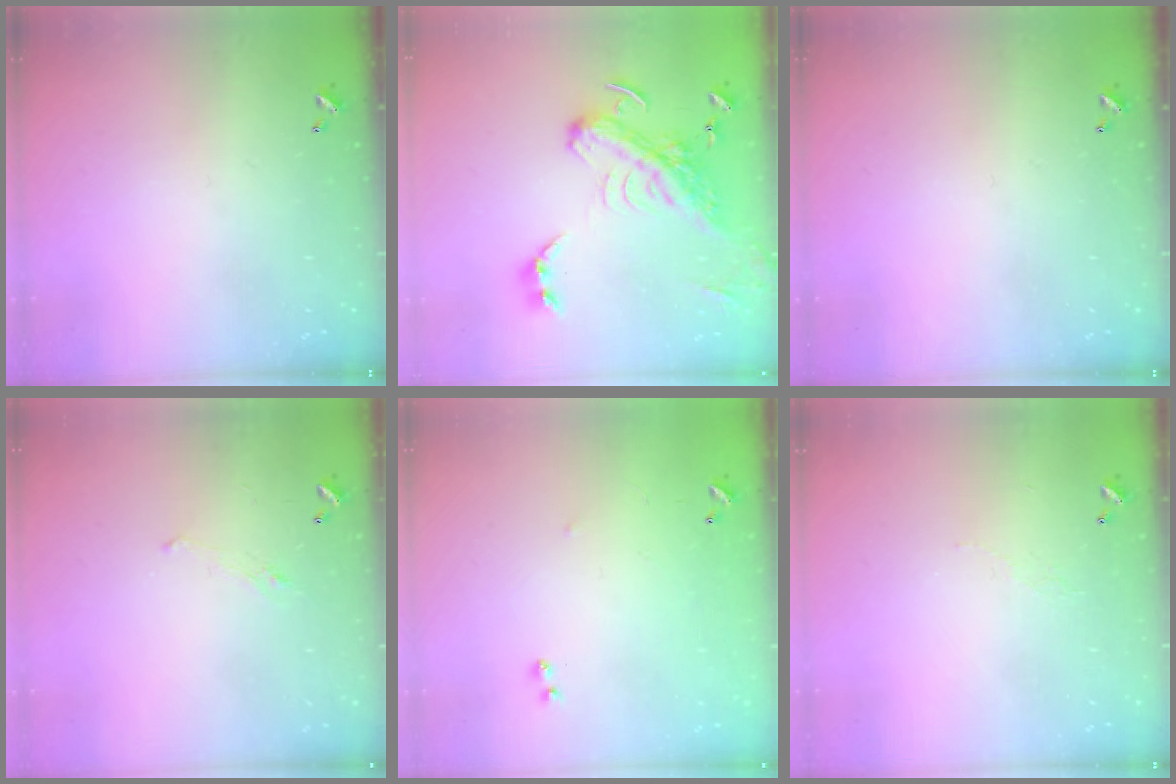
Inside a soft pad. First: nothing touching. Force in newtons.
{"total": 9.5, "press": 9.3, "slide": 2.2}
{"total": 0.0}
{"total": 0.8, "press": 0.1, "slide": 0.8}
{"total": 7.4, "press": 7.3, "slide": 0.6}
{"total": 2.9, "press": 2.9, "slide": 0.5}